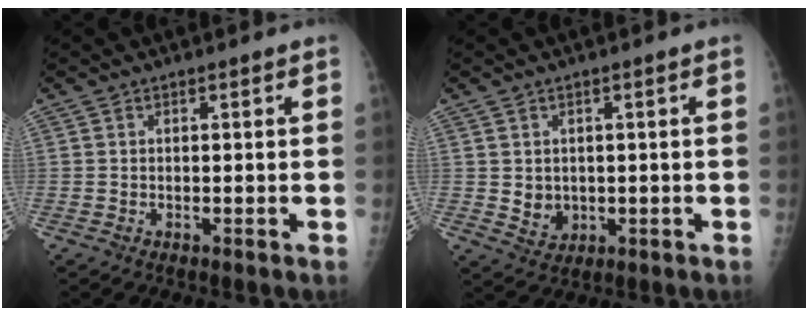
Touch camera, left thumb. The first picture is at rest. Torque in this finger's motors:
{"motor_torque": [-0.11, 0.10, 0.07, 0.04, 0.00]}